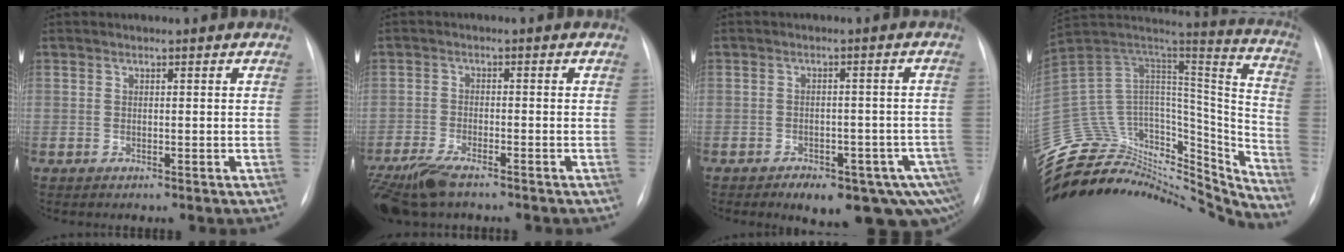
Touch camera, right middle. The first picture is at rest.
{"total": 8.5, "force": [-6.6, 2.2, 4.9], "torque": [-0.097, -0.021, -0.118]}
{"total": 14.7, "force": [-9.4, 6.8, 9.0], "torque": [-0.081, 0.013, -0.111]}
{"total": 39.2, "force": [-35.3, 11.5, 12.5], "torque": [-0.205, 0.013, -0.503]}